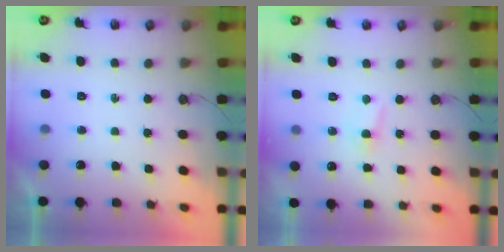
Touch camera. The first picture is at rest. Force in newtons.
{"total": 4.1, "press": 4.1, "slide": 0.4}